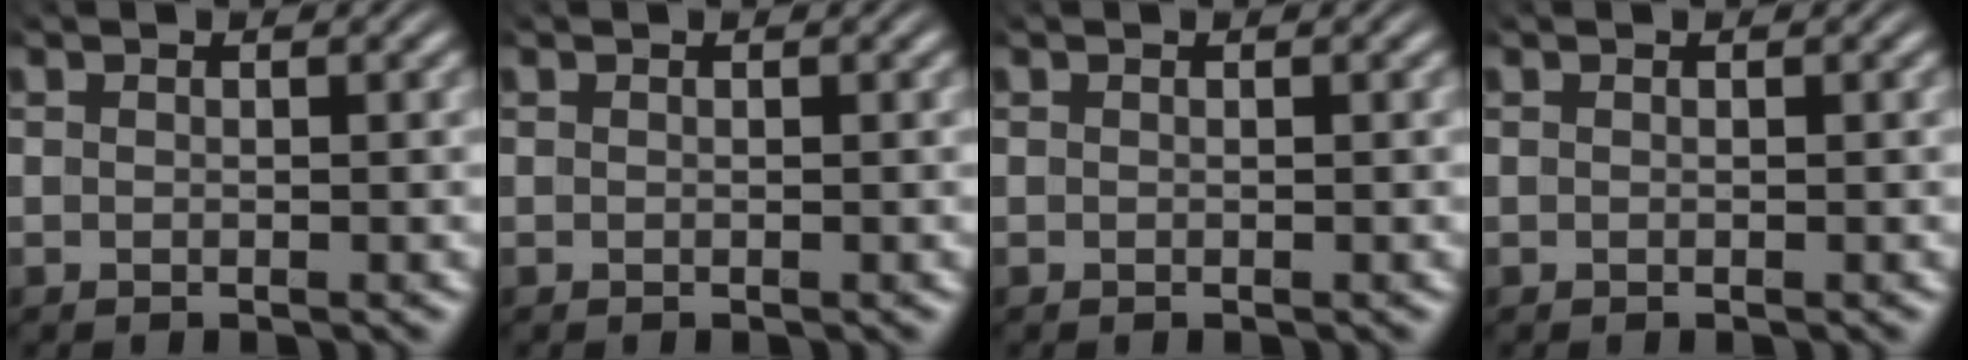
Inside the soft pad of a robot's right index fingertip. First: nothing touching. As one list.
[{"total": 0.0}, {"total": 0.0}, {"total": 0.0}]